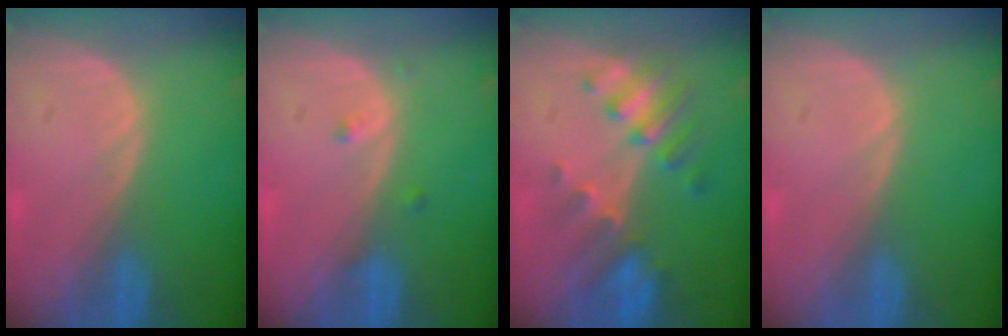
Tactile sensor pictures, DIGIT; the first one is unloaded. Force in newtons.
{"total": 1.1, "press": 1.1, "slide": 0.1}
{"total": 7.6, "press": 6.8, "slide": 3.4}
{"total": 0.0}